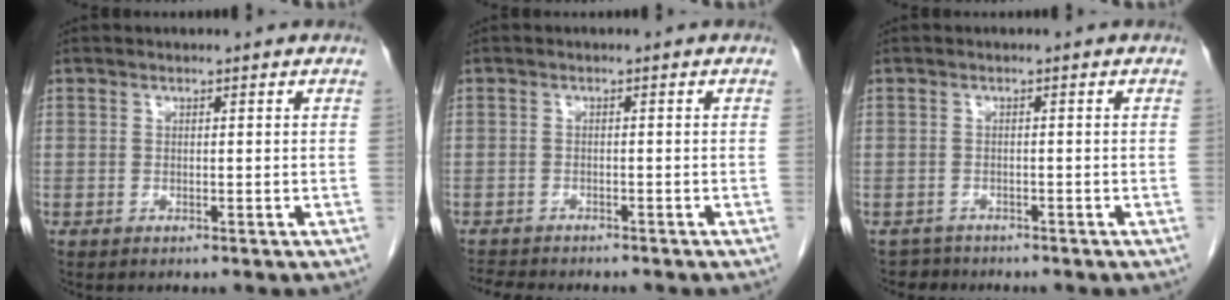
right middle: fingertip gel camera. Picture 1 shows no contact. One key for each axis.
{"total": 4.7, "fx": -4.3, "fy": 1.0, "fz": 1.5, "tx": -0.026, "ty": -0.009, "tz": -0.067}
{"total": 1.9, "fx": -1.6, "fy": 0.7, "fz": -0.7, "tx": 0.008, "ty": -0.001, "tz": -0.028}